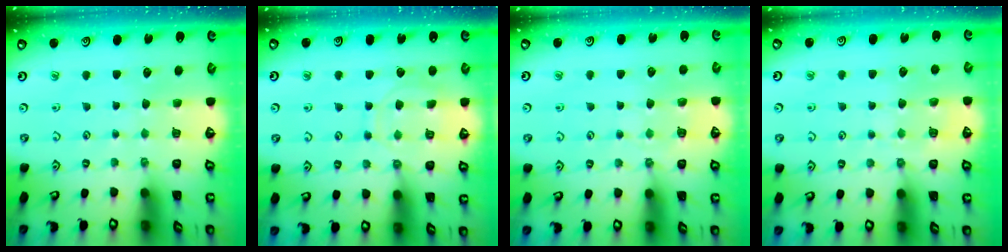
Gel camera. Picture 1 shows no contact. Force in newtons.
{"total": 9.2, "press": 9.2, "slide": 0.8}
{"total": 4.8, "press": 4.8, "slide": 0.5}
{"total": 6.3, "press": 6.3, "slide": 0.4}